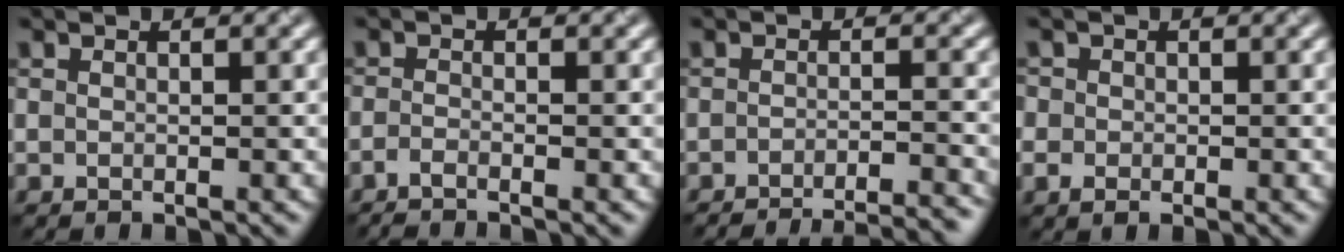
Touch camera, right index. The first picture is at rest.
{"total": 1.4, "force": [-1.2, 0.2, 0.8], "torque": [-0.016, -0.006, -0.030]}
{"total": 8.9, "force": [-8.2, 1.9, 2.9], "torque": [-0.011, 0.008, -0.095]}
{"total": 1.9, "force": [-0.5, 1.6, 1.1], "torque": [-0.016, -0.004, -0.013]}